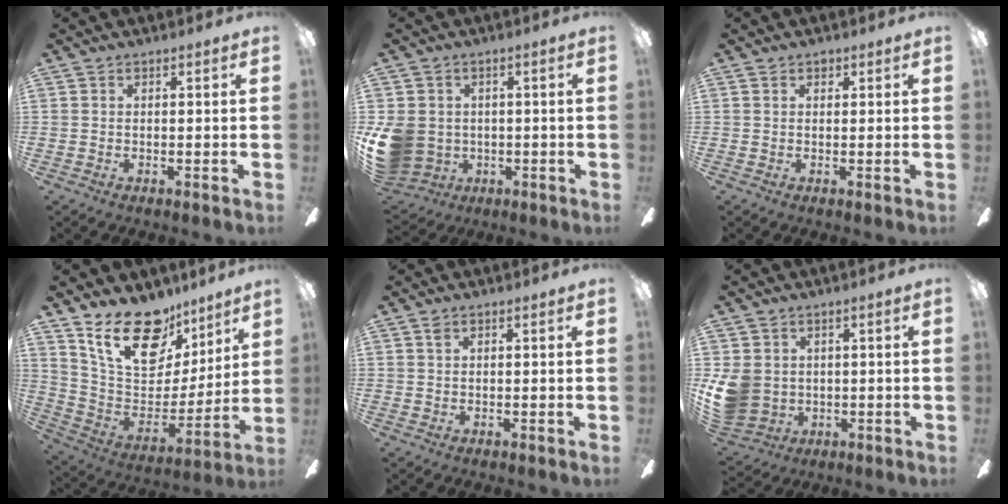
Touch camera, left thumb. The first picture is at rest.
{"total": 11.4, "force": [-1.1, 10.0, 5.4], "torque": [-0.141, 0.012, -0.012]}
{"total": 1.2, "force": [0.7, 0.9, 0.3], "torque": [-0.007, 0.004, 0.013]}
{"total": 22.5, "force": [14.5, 12.2, 12.1], "torque": [-0.216, -0.083, 0.264]}
{"total": 0.8, "force": [0.5, 0.4, 0.4], "torque": [-0.010, 0.002, 0.010]}
{"total": 9.8, "force": [0.7, 8.7, 4.4], "torque": [-0.121, 0.002, 0.019]}